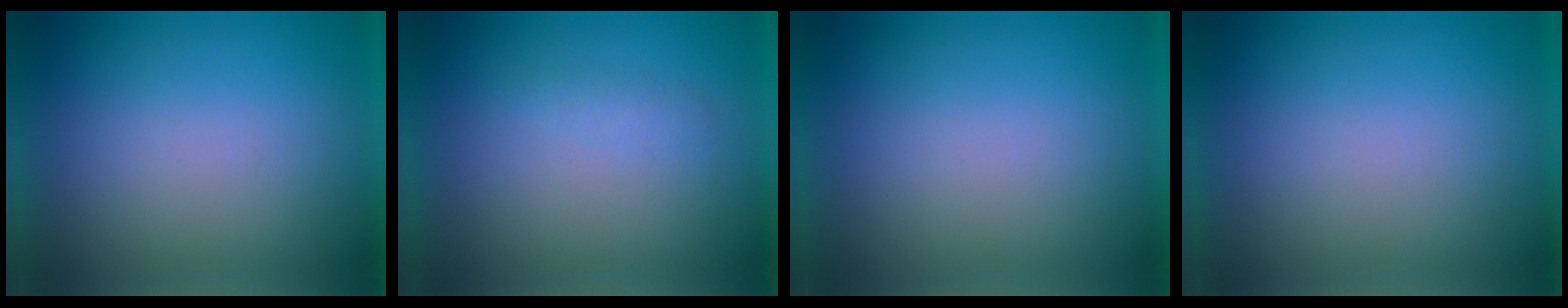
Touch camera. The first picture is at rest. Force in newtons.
{"total": 1.3}
{"total": 0.0}
{"total": 3.0}